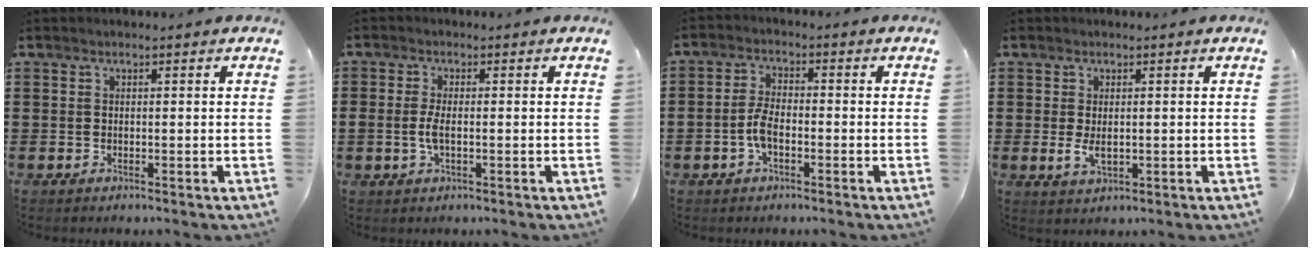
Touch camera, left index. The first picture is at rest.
{"total": 2.8, "force": [-0.4, 1.1, 2.5], "torque": [-0.070, -0.006, -0.015]}
{"total": 4.3, "force": [-1.4, 1.9, 3.5], "torque": [-0.091, -0.002, -0.034]}
{"total": 2.8, "force": [0.0, 1.4, 2.4], "torque": [-0.054, -0.001, -0.001]}